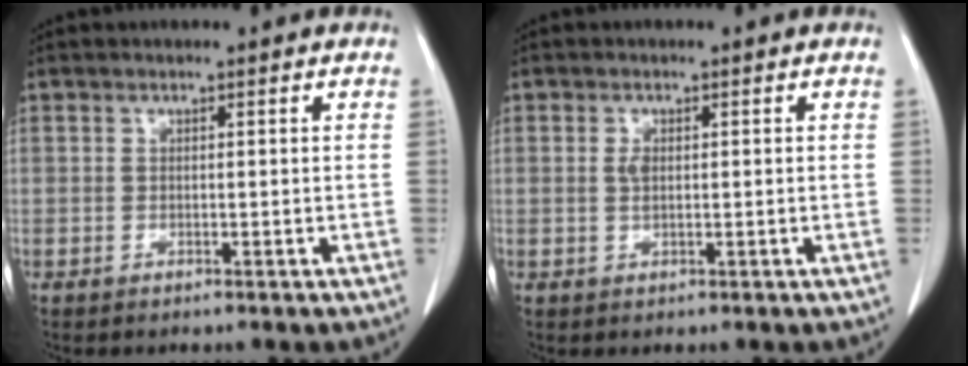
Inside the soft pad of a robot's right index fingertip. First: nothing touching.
{"total": 1.5, "force": [0.2, 0.7, 1.3], "torque": [-0.028, 0.000, 0.005]}